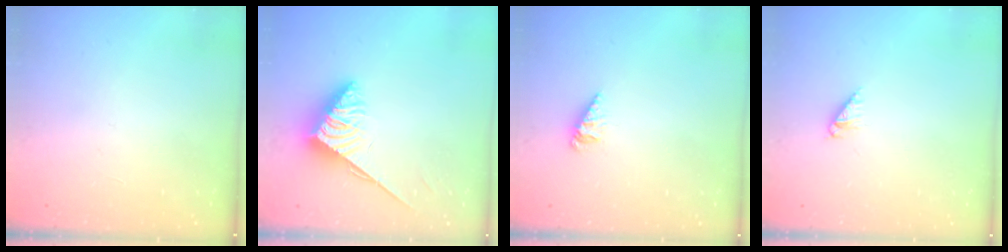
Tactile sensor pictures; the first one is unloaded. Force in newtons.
{"total": 3.7, "press": 3.7, "slide": 0.5}
{"total": 2.0, "press": 2.0, "slide": 0.3}
{"total": 3.0, "press": 3.0, "slide": 0.4}